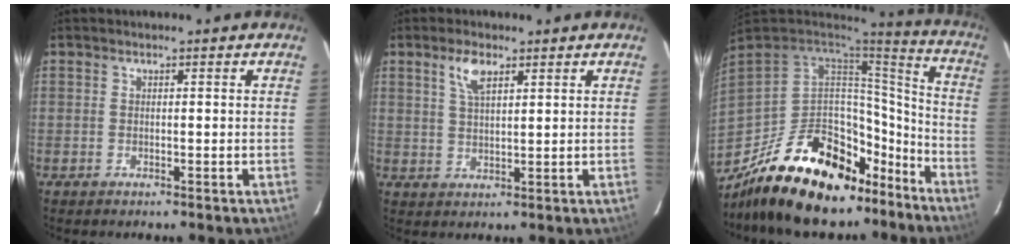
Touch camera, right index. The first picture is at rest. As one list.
[{"total": 4.6, "force": [2.6, 1.8, 3.3], "torque": [-0.064, 0.006, 0.052]}, {"total": 30.1, "force": [-20.4, 14.7, 16.6], "torque": [-0.314, 0.026, -0.283]}]